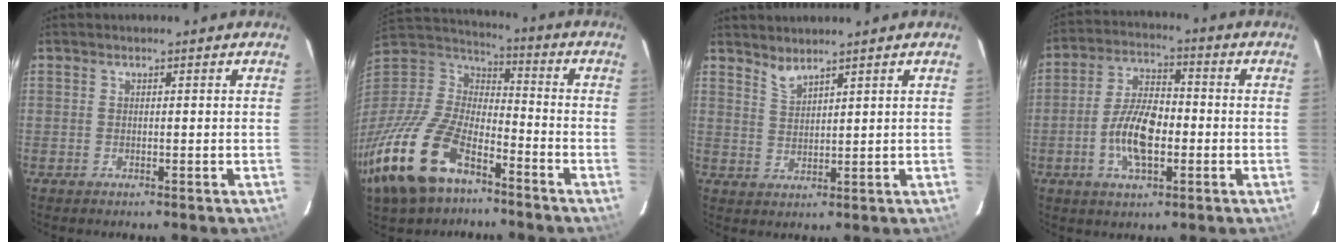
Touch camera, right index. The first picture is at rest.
{"total": 26.3, "force": [-15.9, 13.1, 16.3], "torque": [-0.379, -0.036, -0.285]}
{"total": 2.9, "force": [2.7, 0.2, 1.0], "torque": [-0.020, -0.002, 0.051]}
{"total": 10.5, "force": [-2.7, 4.9, 8.9], "torque": [-0.179, 0.007, -0.048]}